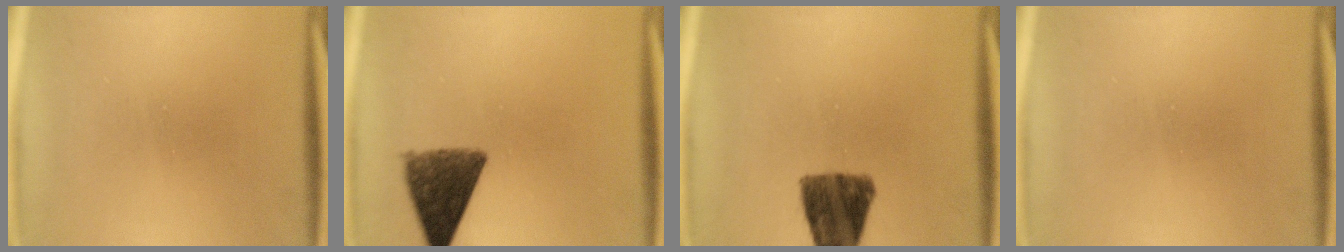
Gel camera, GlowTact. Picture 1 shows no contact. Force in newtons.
{"total": 9.7}
{"total": 10.3}
{"total": 0.0}